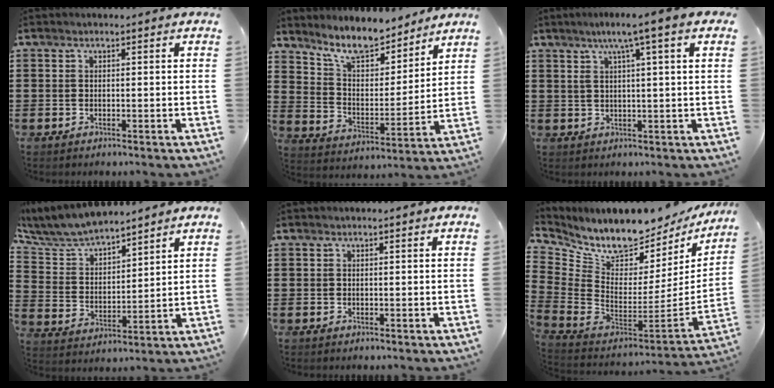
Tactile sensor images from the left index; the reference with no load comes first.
{"total": 8.7, "force": [7.8, 2.2, 3.2], "torque": [-0.087, -0.043, 0.140]}
{"total": 4.6, "force": [1.8, -0.6, 4.2], "torque": [-0.087, -0.003, 0.024]}
{"total": 6.8, "force": [6.3, 1.6, 1.8], "torque": [-0.070, -0.032, 0.110]}
{"total": 0.0}
{"total": 7.6, "force": [6.8, 2.0, 2.7], "torque": [-0.087, -0.075, 0.117]}